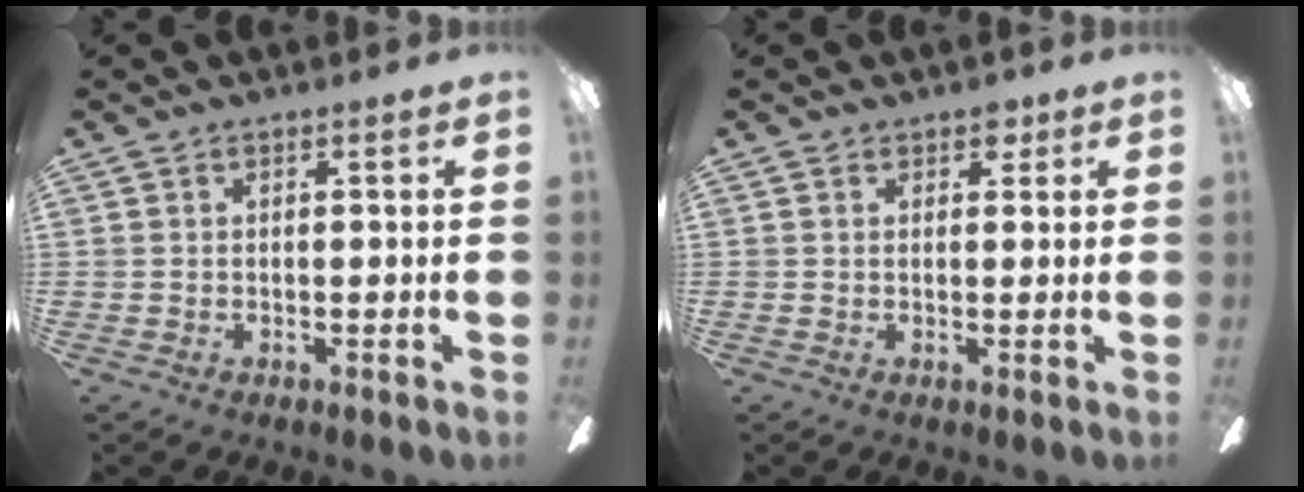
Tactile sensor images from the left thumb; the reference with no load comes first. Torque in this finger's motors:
{"motor_torque": [0.31, 0.03, 0.61, -0.12, 0.00]}